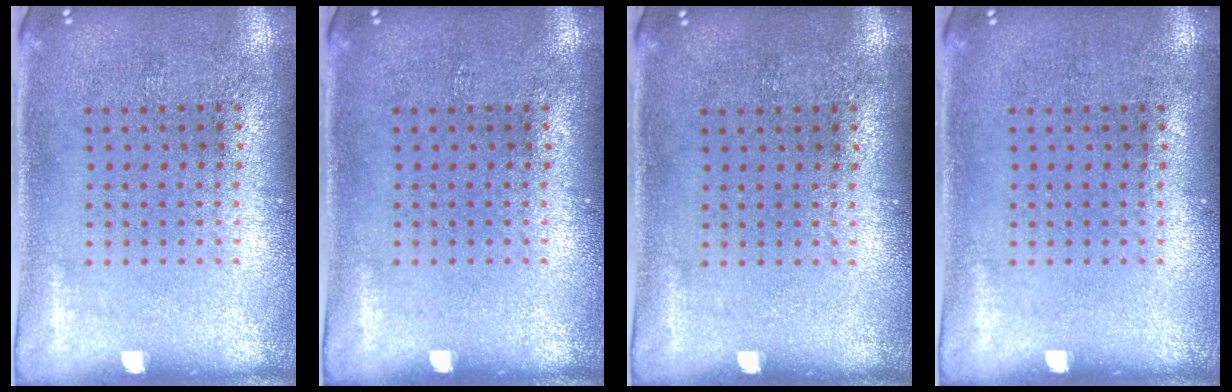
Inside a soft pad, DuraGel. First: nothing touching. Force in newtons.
{"total": 0.0}
{"total": 0.0}
{"total": 0.0}